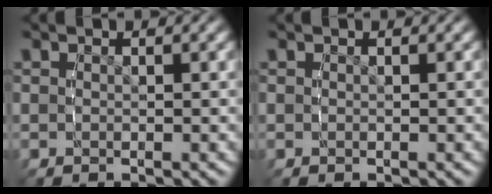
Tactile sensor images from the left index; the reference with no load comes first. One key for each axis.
{"total": 0.0}